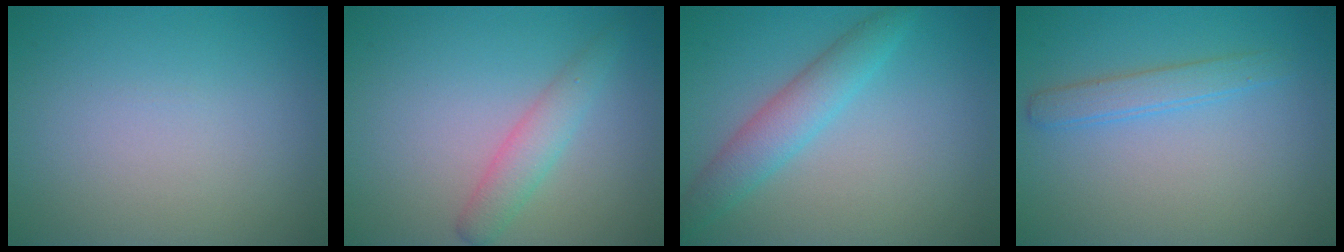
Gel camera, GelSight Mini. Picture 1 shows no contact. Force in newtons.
{"total": 1.7, "press": 1.7, "slide": 0.1}
{"total": 3.5, "press": 3.5, "slide": 0.0}
{"total": 2.0, "press": 2.0, "slide": 0.0}